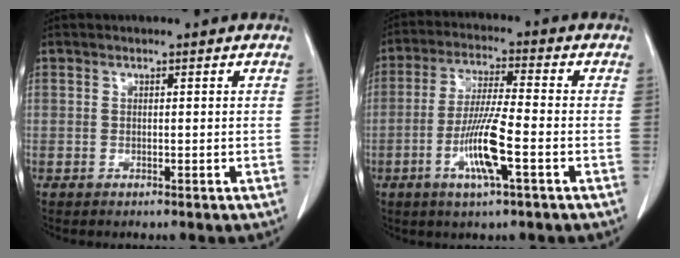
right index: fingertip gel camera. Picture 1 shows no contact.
{"total": 9.2, "force": [-3.3, 0.3, 8.6], "torque": [-0.169, -0.010, -0.065]}